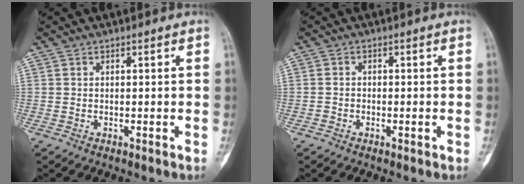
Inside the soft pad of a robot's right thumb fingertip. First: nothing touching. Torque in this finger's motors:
{"motor_torque": [0.23, 0.35, -0.08, 0.09, -0.01]}